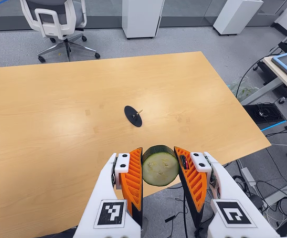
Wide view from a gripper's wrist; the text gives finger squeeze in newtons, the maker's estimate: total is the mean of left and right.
{"total": 12.5, "left": 10.9, "right": 14.0}